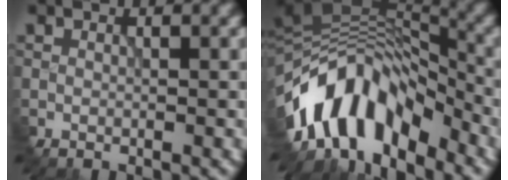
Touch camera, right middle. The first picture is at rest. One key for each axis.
{"total": 11.0, "fx": -6.2, "fy": 5.4, "fz": 7.3, "tx": -0.131, "ty": 0.011, "tz": -0.107}